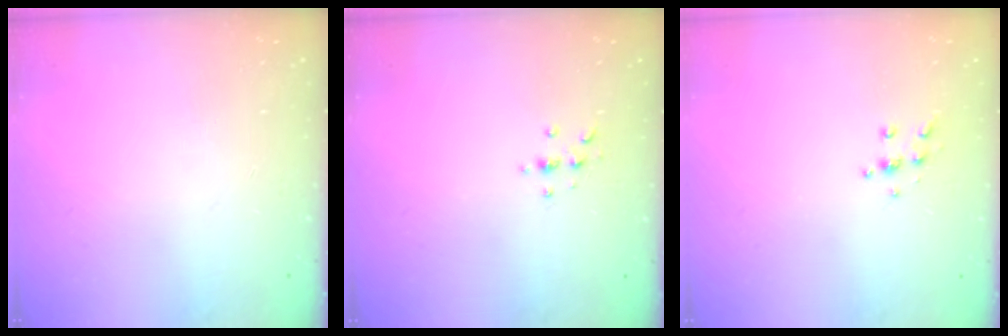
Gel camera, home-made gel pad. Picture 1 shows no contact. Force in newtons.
{"total": 2.3, "press": 2.3, "slide": 0.2}
{"total": 5.4, "press": 5.3, "slide": 0.4}